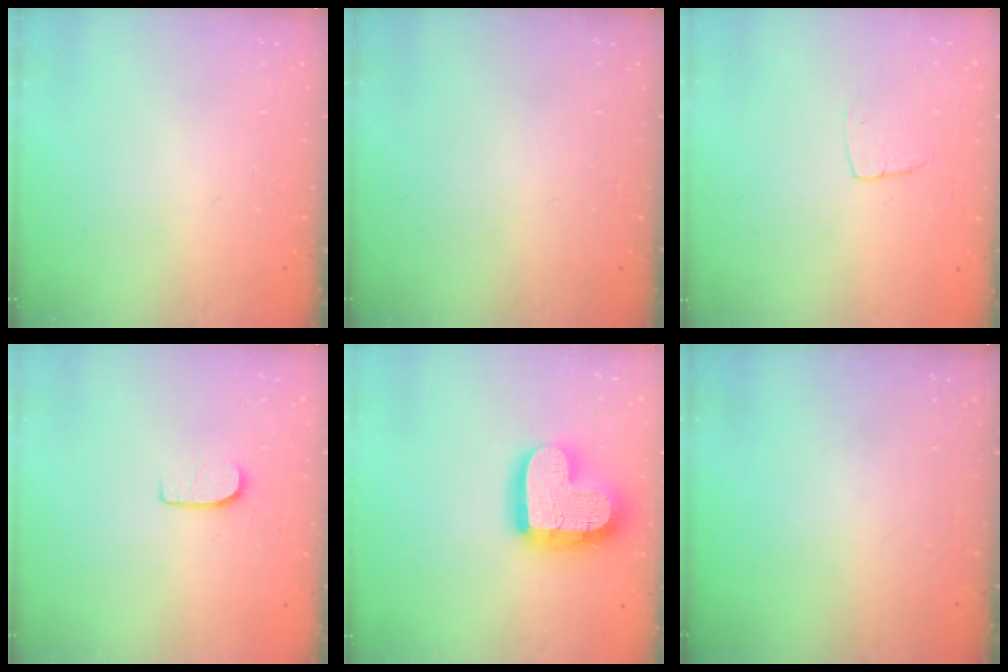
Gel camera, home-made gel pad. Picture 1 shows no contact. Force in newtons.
{"total": 0.0}
{"total": 3.7, "press": 3.7, "slide": 0.2}
{"total": 6.3, "press": 6.3, "slide": 0.7}
{"total": 19.6, "press": 19.6, "slide": 1.5}
{"total": 0.0}